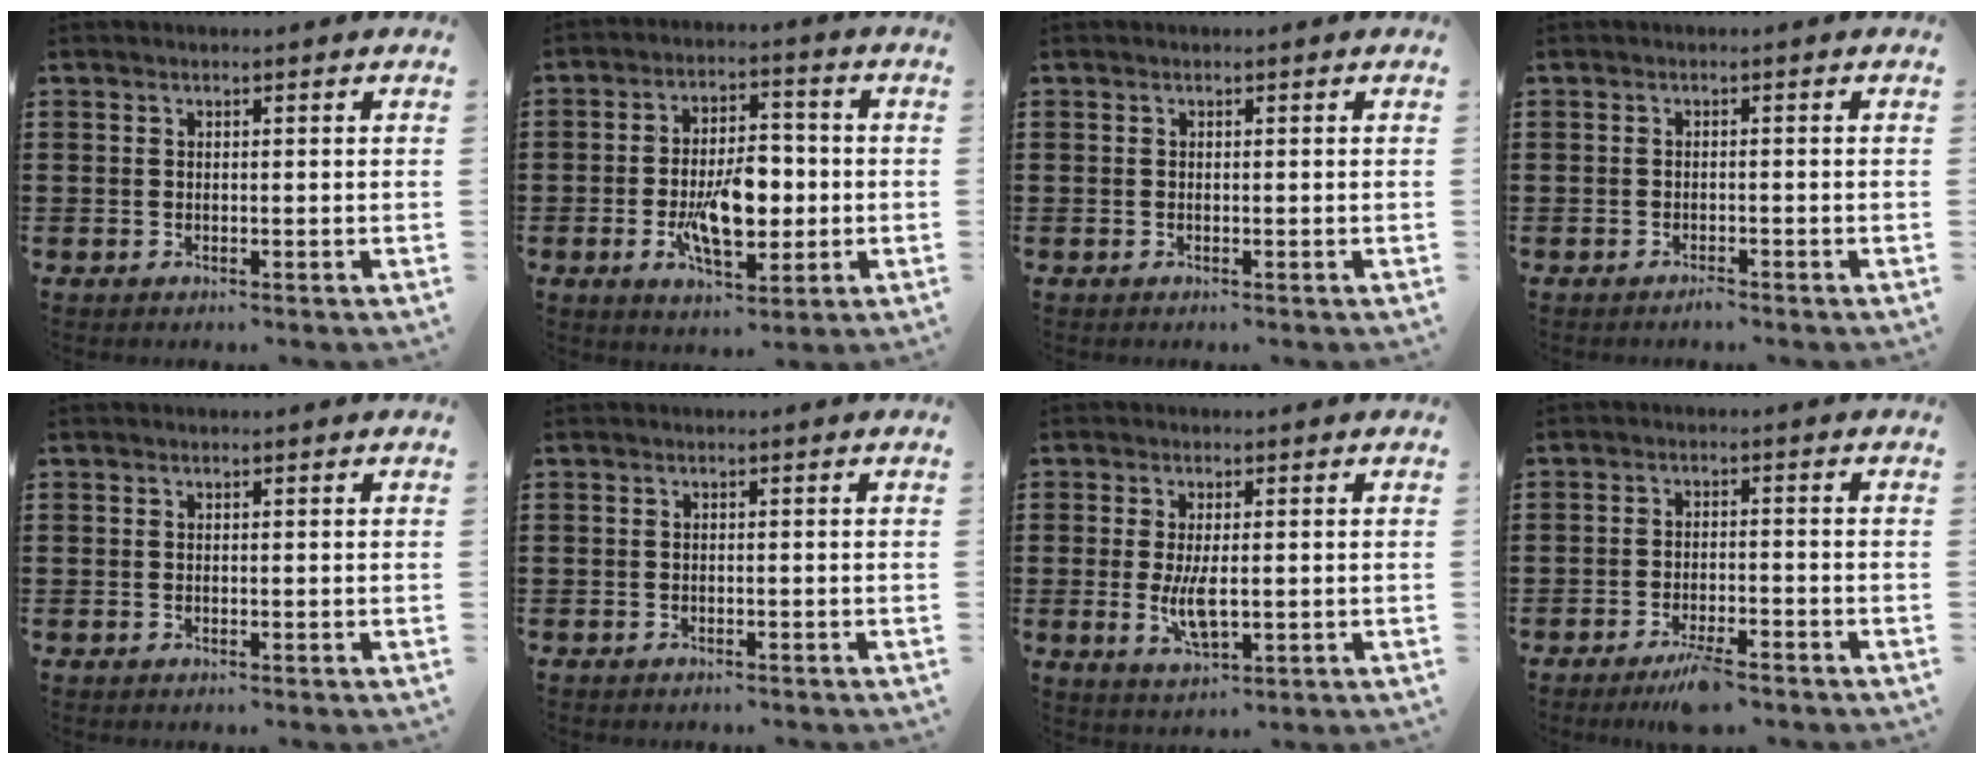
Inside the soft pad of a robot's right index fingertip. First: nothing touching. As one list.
[{"total": 10.0, "force": [-1.9, 4.9, 8.5], "torque": [-0.152, -0.004, -0.035]}, {"total": 0.0}, {"total": 1.0, "force": [-0.9, 0.1, 0.3], "torque": [-0.009, -0.002, -0.018]}, {"total": 0.0}, {"total": 0.6, "force": [-0.6, 0.1, 0.0], "torque": [-0.001, 0.001, -0.012]}, {"total": 5.4, "force": [-0.3, 2.0, 5.0], "torque": [-0.110, -0.007, -0.010]}, {"total": 4.3, "force": [-3.5, 0.7, 2.5], "torque": [-0.046, 0.001, -0.065]}]